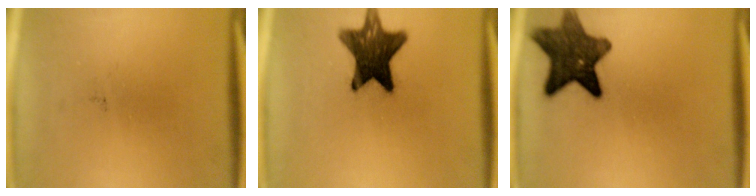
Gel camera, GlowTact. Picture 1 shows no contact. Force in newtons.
{"total": 13.0}
{"total": 11.3}